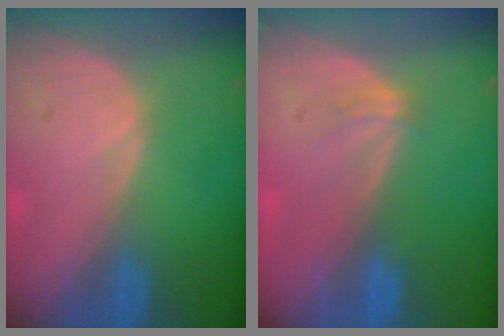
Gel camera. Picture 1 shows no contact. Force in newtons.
{"total": 1.5, "press": 1.1, "slide": 1.0}